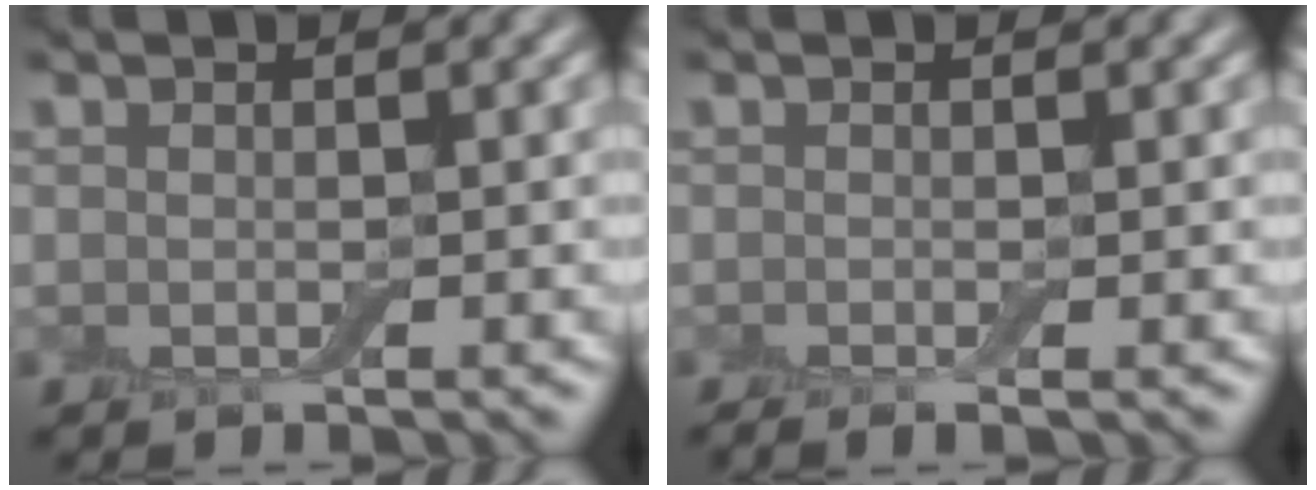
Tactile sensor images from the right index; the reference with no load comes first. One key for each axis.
{"total": 1.7, "fx": -0.8, "fy": 0.4, "fz": 1.5, "tx": -0.019, "ty": -0.007, "tz": -0.014}